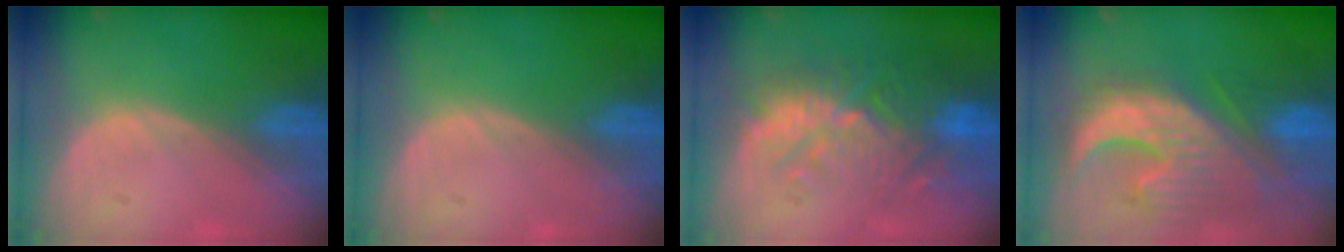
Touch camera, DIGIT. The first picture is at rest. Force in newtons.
{"total": 0.0}
{"total": 11.2, "press": 9.9, "slide": 5.2}
{"total": 12.8, "press": 11.2, "slide": 6.3}